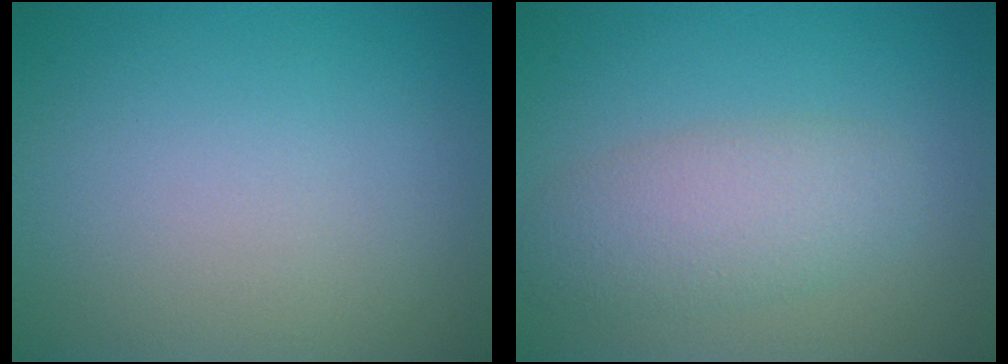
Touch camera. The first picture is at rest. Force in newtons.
{"total": 3.9, "press": 3.9, "slide": 0.1}